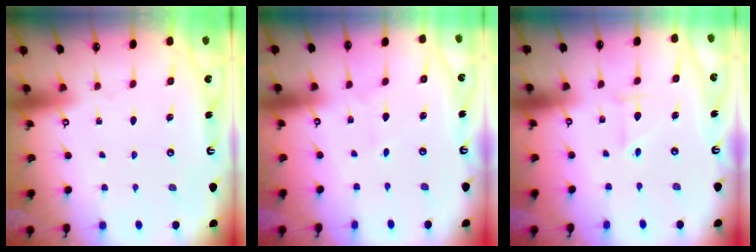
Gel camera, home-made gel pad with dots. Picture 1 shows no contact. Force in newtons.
{"total": 1.8, "press": 1.8, "slide": 0.2}
{"total": 2.5, "press": 2.3, "slide": 0.8}